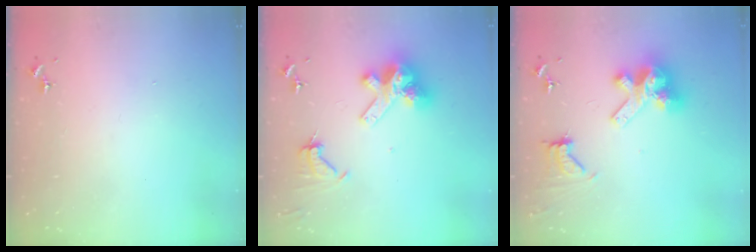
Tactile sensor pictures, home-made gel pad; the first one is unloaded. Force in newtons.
{"total": 13.3, "press": 13.2, "slide": 1.5}
{"total": 12.7, "press": 12.6, "slide": 1.6}